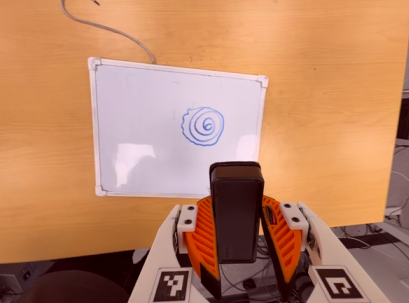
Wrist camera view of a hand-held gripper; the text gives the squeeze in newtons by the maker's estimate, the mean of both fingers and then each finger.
{"total": 7.4, "left": 6.1, "right": 8.7}